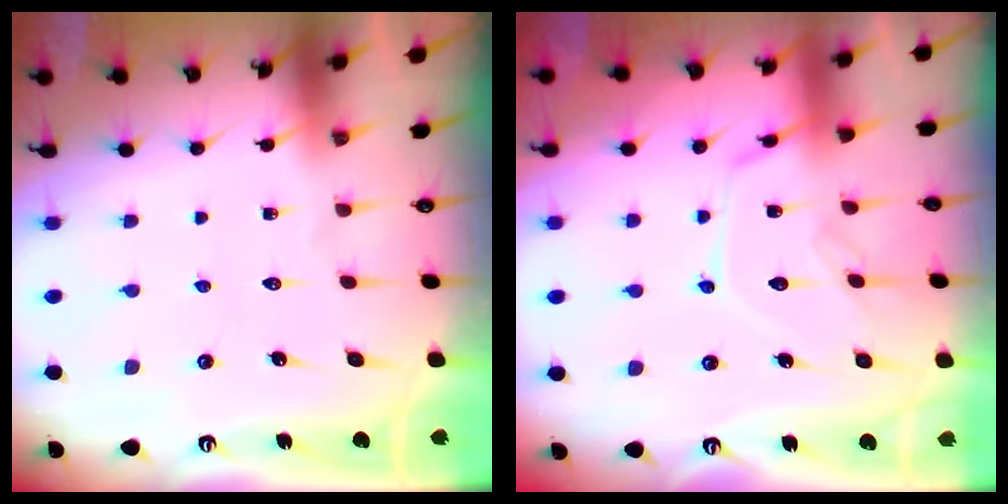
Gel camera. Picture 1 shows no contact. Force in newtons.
{"total": 12.3, "press": 12.3, "slide": 0.9}